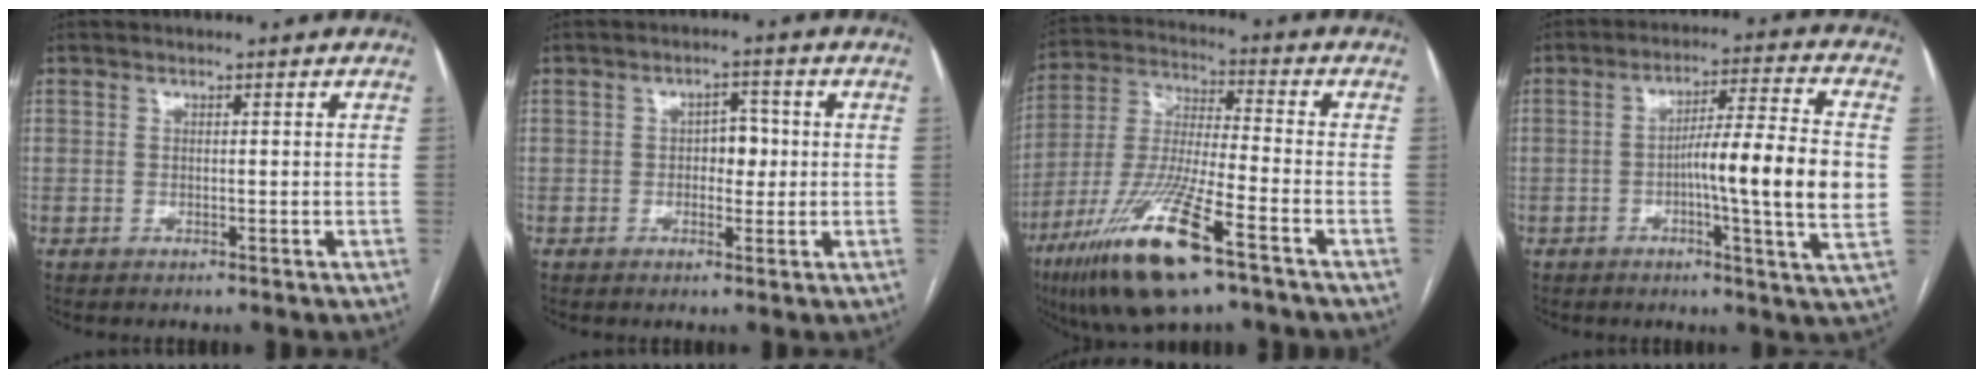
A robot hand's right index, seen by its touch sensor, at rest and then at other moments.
{"total": 3.6, "force": [0.0, 2.2, 2.8], "torque": [-0.035, 0.010, 0.000]}
{"total": 17.4, "force": [-9.6, 2.0, 14.3], "torque": [-0.317, -0.042, -0.177]}
{"total": 13.5, "force": [-1.2, -0.3, 13.4], "torque": [-0.207, 0.001, -0.027]}